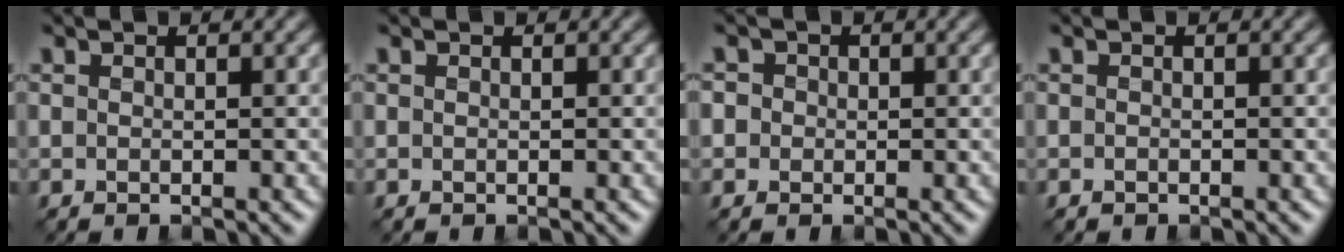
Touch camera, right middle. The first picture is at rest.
{"total": 0.0}
{"total": 2.3, "force": [0.6, 2.0, 0.9], "torque": [0.000, 0.019, -0.012]}
{"total": 0.0}